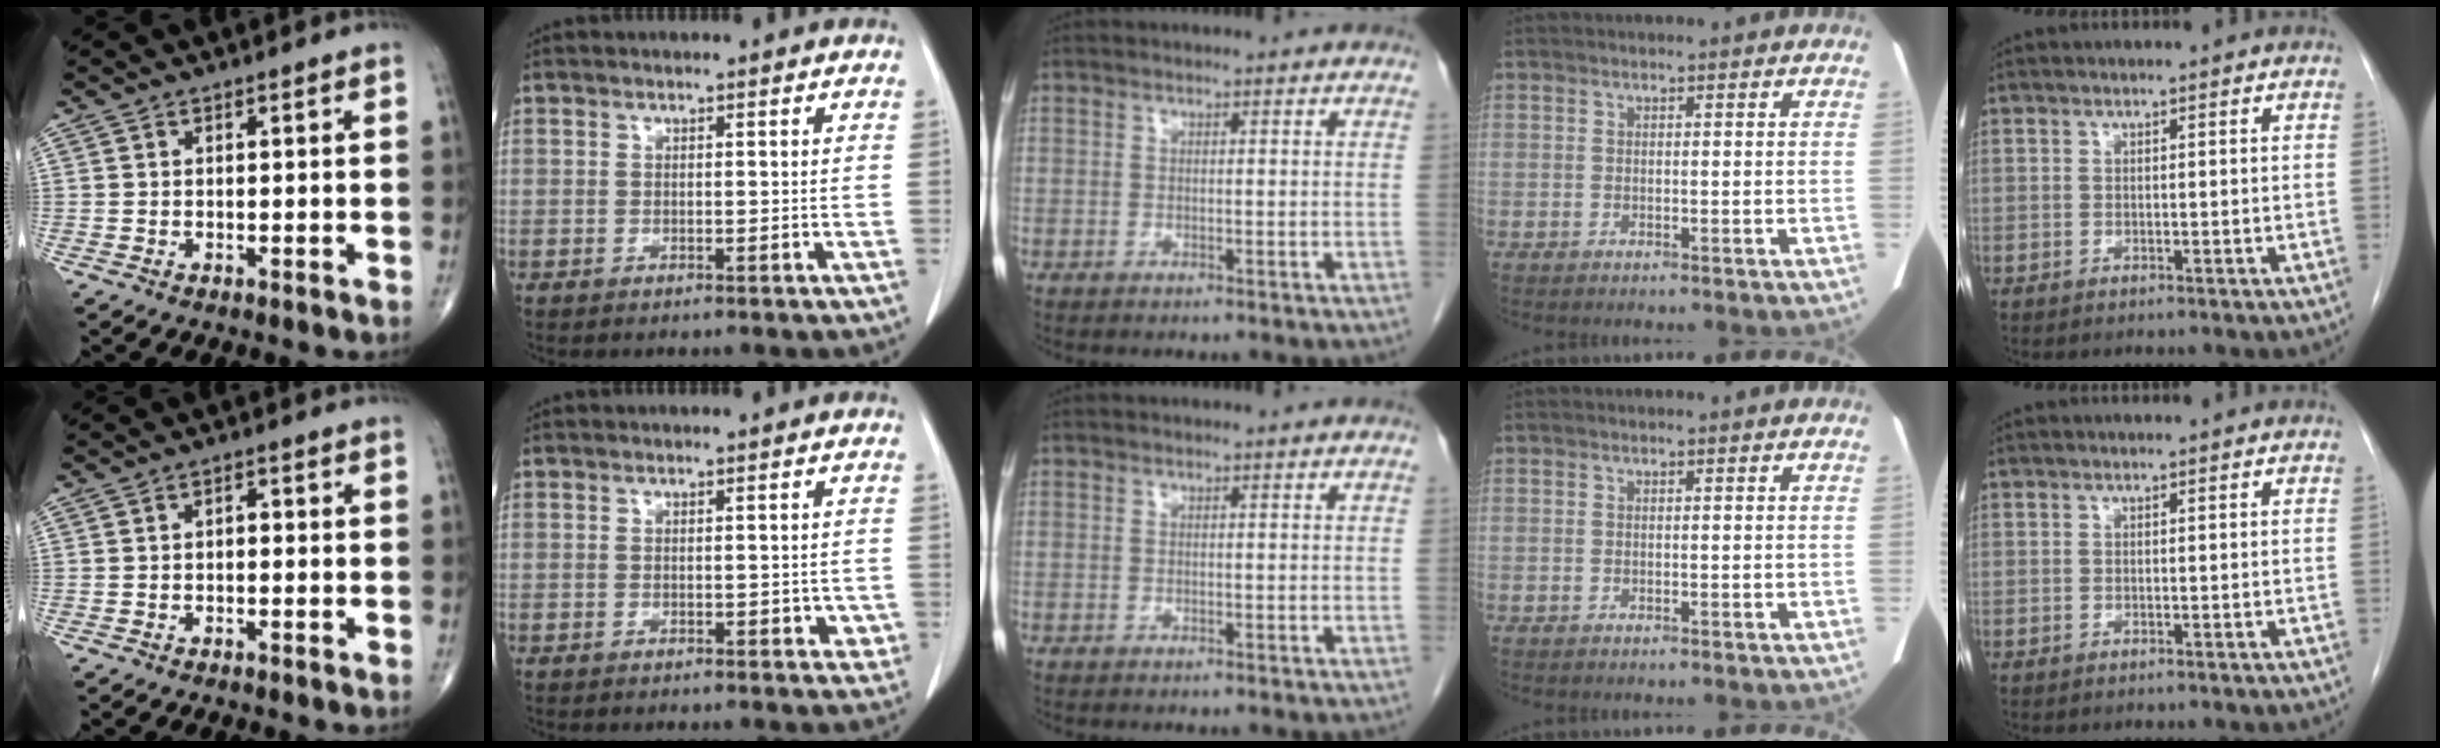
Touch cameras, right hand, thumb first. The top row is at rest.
{"thumb": {"total": 1.5, "force": [-0.1, 0.9, 1.1], "torque": [-0.010, 0.007, -0.007]}, "index": {"total": 2.4, "force": [-0.6, 1.3, 1.9], "torque": [-0.015, 0.003, -0.002]}}